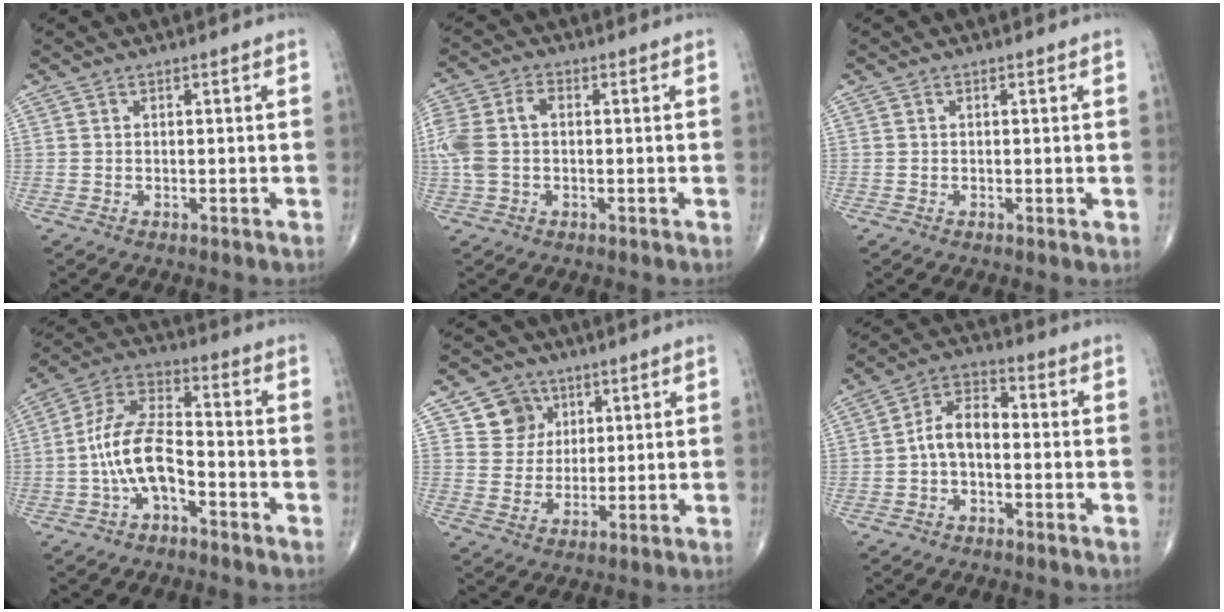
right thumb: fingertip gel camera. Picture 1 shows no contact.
{"total": 9.6, "force": [0.0, 6.2, 7.4], "torque": [-0.191, 0.028, 0.001]}
{"total": 0.5, "force": [0.0, 0.1, 0.5], "torque": [-0.011, -0.003, 0.002]}
{"total": 11.1, "force": [-3.4, 5.4, 9.0], "torque": [-0.175, 0.049, -0.071]}
{"total": 7.2, "force": [3.3, 6.3, 1.4], "torque": [0.009, -0.014, 0.059]}
{"total": 7.1, "force": [-1.1, 4.2, 5.6], "torque": [-0.091, 0.032, -0.032]}